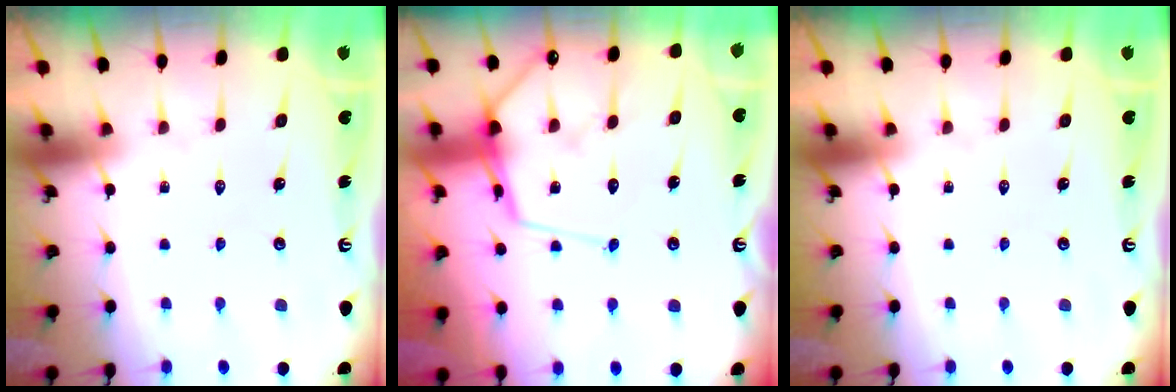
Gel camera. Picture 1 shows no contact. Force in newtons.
{"total": 11.5, "press": 11.4, "slide": 1.2}
{"total": 0.0}